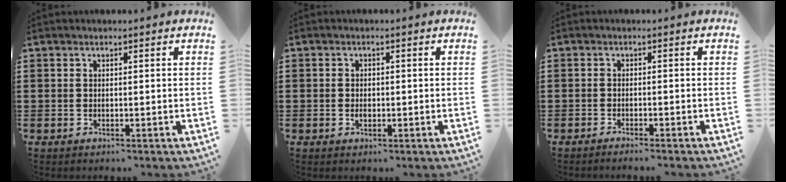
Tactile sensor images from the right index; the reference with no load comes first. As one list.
[{"total": 1.2, "force": [-0.2, 0.6, 1.0], "torque": [-0.021, -0.002, -0.003]}, {"total": 1.1, "force": [-1.1, -0.2, 0.3], "torque": [-0.005, 0.000, -0.021]}]